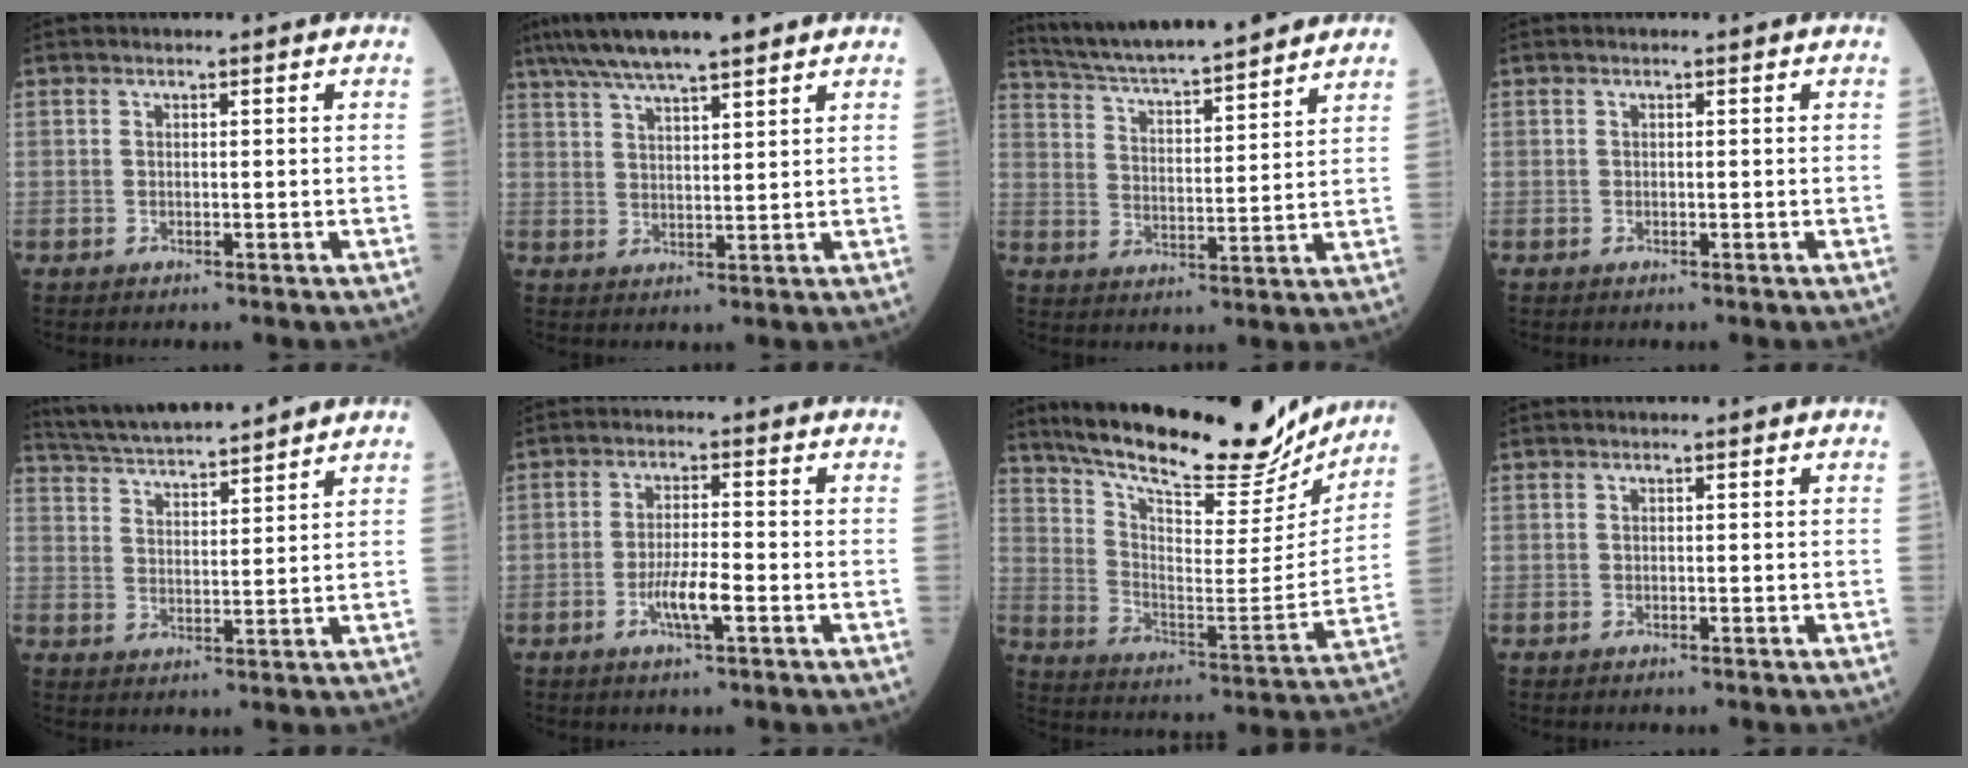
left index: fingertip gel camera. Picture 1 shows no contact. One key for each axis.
{"total": 10.8, "fx": 8.5, "fy": 1.3, "fz": 6.5, "tx": -0.111, "ty": 0.030, "tz": 0.146}
{"total": 18.3, "fx": 16.6, "fy": 1.2, "fz": 7.7, "tx": -0.132, "ty": 0.018, "tz": 0.255}
{"total": 0.0}
{"total": 13.0, "fx": 12.1, "fy": 0.7, "fz": 4.7, "tx": -0.092, "ty": 0.021, "tz": 0.200}
{"total": 4.7, "fx": -1.8, "fy": 0.5, "fz": 4.2, "tx": -0.085, "ty": -0.003, "tz": -0.036}
{"total": 24.4, "fx": 21.2, "fy": 5.4, "fz": 10.9, "tx": -0.185, "ty": -0.018, "tz": 0.312}
{"total": 0.0}